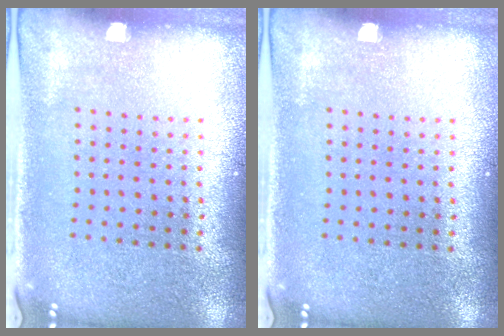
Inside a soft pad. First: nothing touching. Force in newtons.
{"total": 0.0}